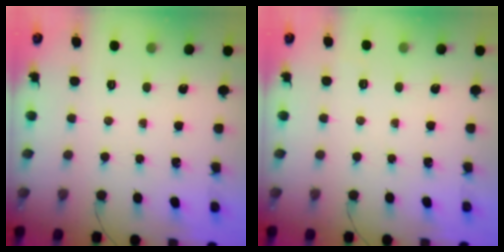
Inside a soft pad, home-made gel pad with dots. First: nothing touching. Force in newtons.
{"total": 2.0, "press": 1.6, "slide": 1.2}